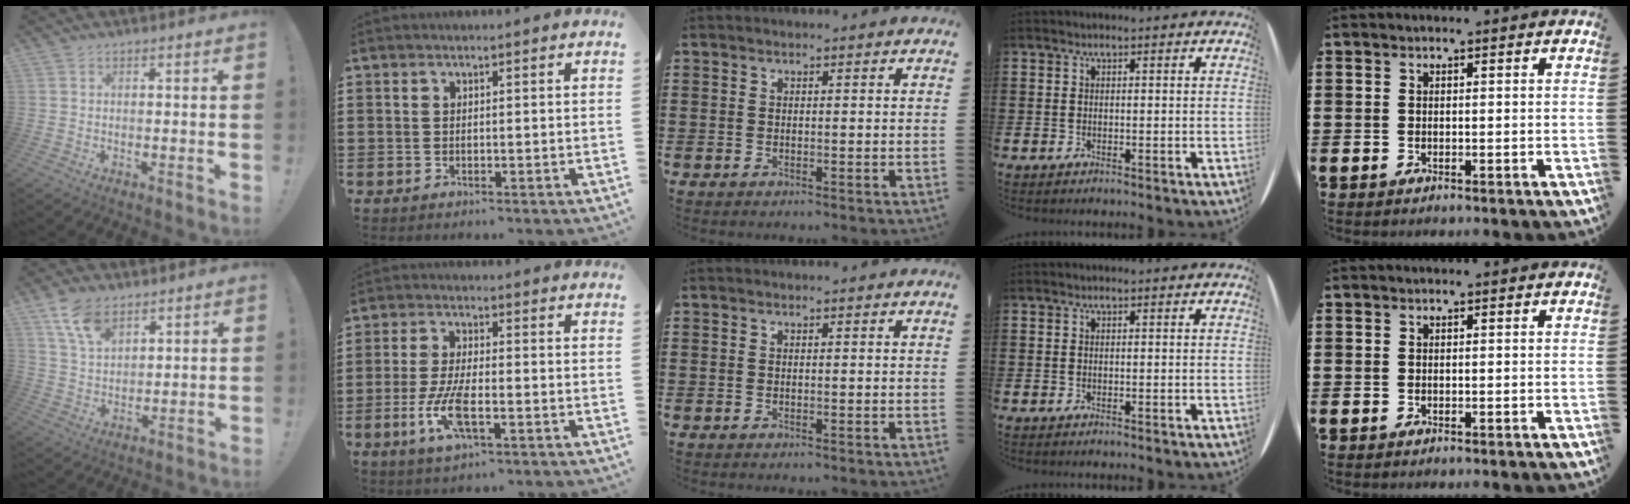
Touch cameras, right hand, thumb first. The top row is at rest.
{"thumb": {"total": 9.6, "force": [6.3, 5.4, 4.9], "torque": [-0.098, -0.022, 0.123]}, "index": {"total": 7.2, "force": [-2.5, 2.3, 6.4], "torque": [-0.144, -0.015, -0.047]}}